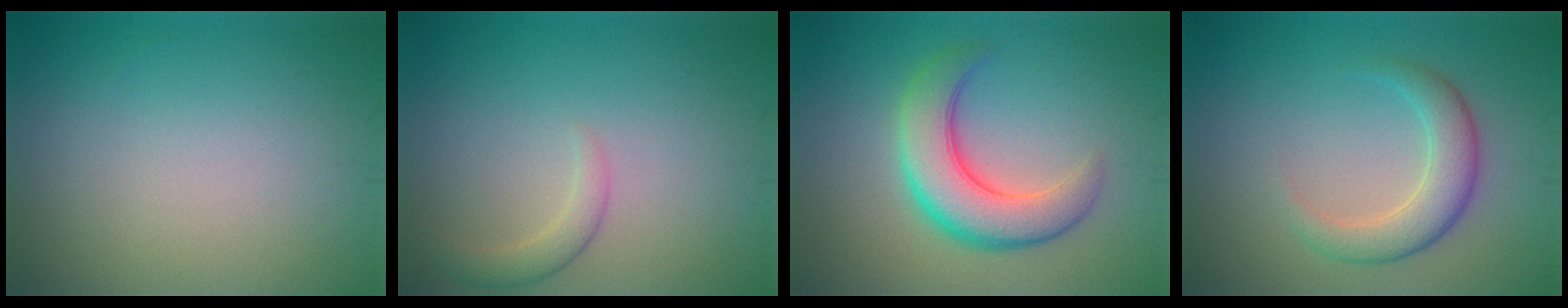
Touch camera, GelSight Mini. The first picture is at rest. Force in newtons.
{"total": 1.8, "press": 1.8, "slide": 0.1}
{"total": 6.3, "press": 6.3, "slide": 0.4}
{"total": 3.1, "press": 3.1, "slide": 0.2}